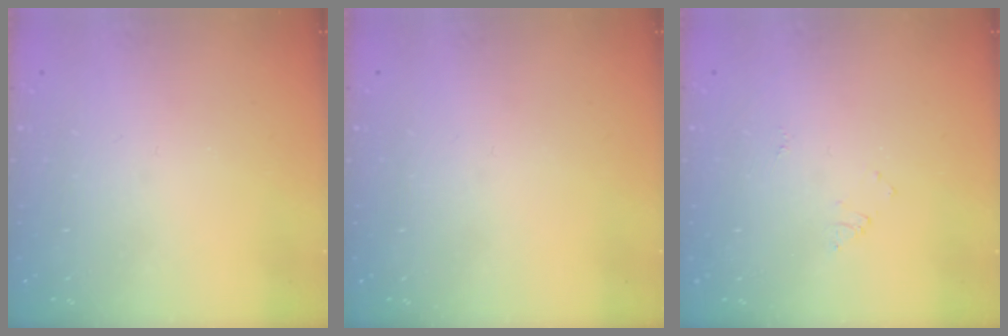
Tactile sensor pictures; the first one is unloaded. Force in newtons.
{"total": 0.0}
{"total": 4.7, "press": 4.7, "slide": 0.6}